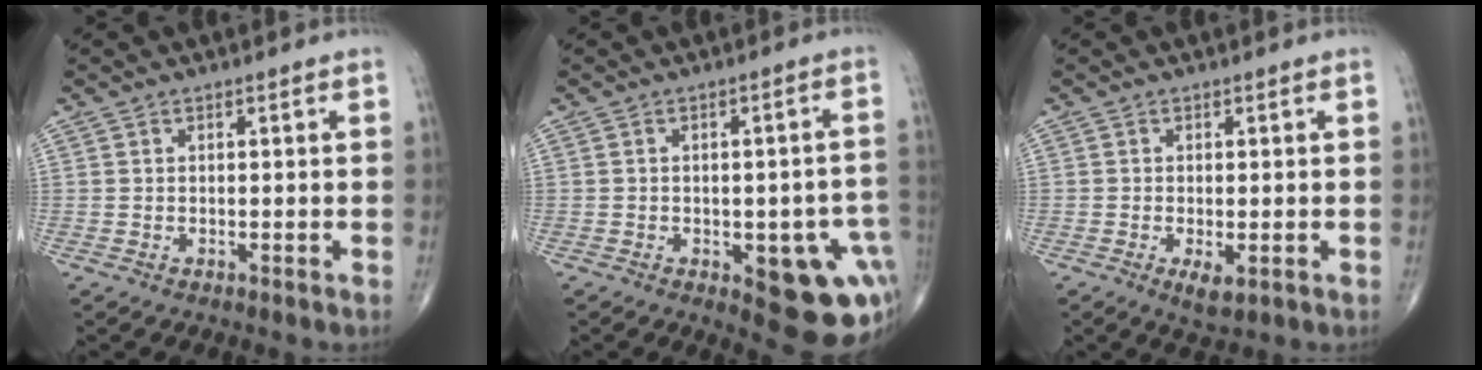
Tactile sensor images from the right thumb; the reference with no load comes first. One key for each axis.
{"total": 14.7, "fx": -4.3, "fy": 6.0, "fz": 12.7, "tx": -0.114, "ty": 0.018, "tz": -0.030}
{"total": 3.3, "fx": -1.0, "fy": 1.3, "fz": 2.8, "tx": -0.050, "ty": -0.009, "tz": -0.015}